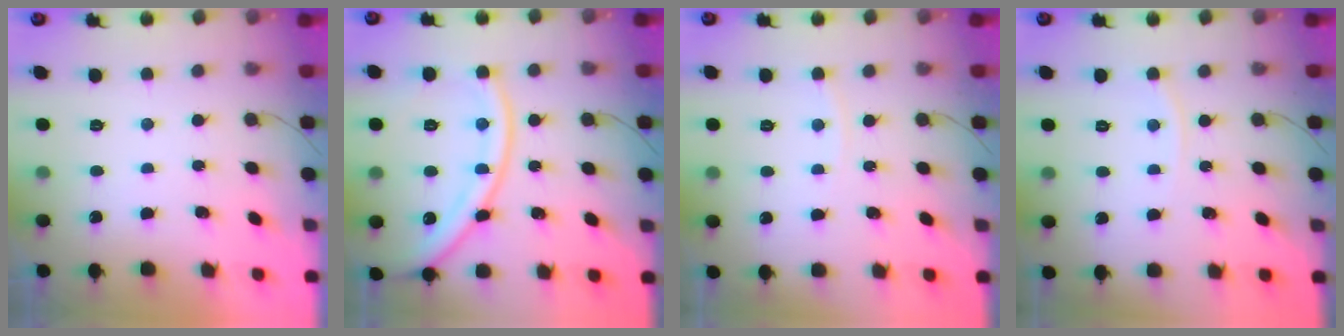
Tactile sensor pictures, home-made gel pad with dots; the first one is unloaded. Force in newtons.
{"total": 16.5, "press": 16.4, "slide": 1.8}
{"total": 4.3, "press": 4.3, "slide": 0.6}
{"total": 4.3, "press": 4.3, "slide": 0.5}